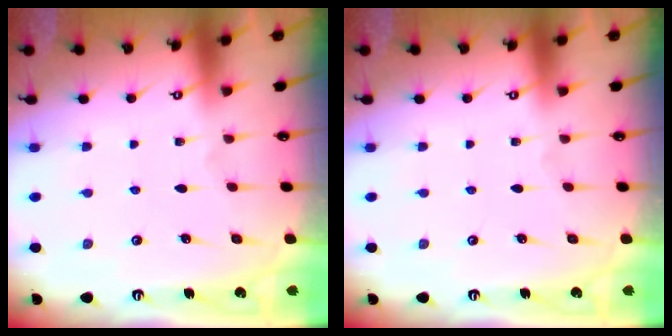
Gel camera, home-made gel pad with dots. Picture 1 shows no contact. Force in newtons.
{"total": 0.0}